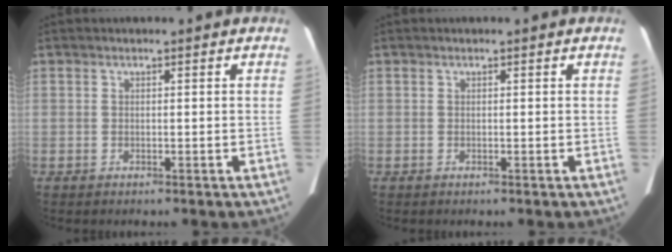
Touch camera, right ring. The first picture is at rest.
{"total": 0.0}